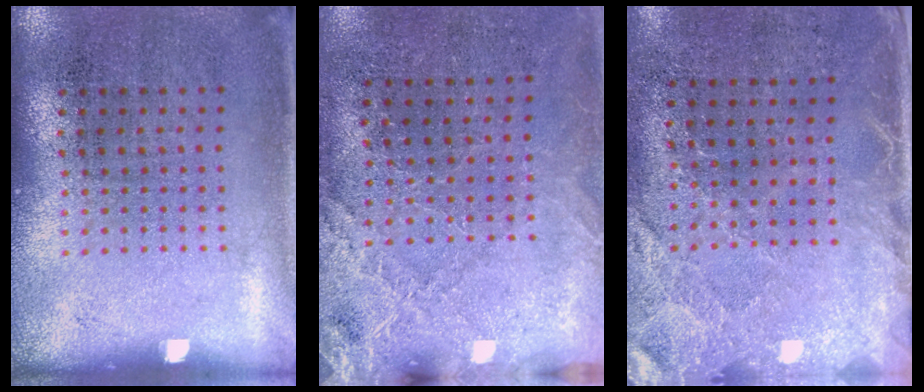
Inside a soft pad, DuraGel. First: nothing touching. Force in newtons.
{"total": 2.6, "press": 2.5, "slide": 0.7}
{"total": 2.7, "press": 2.3, "slide": 1.5}